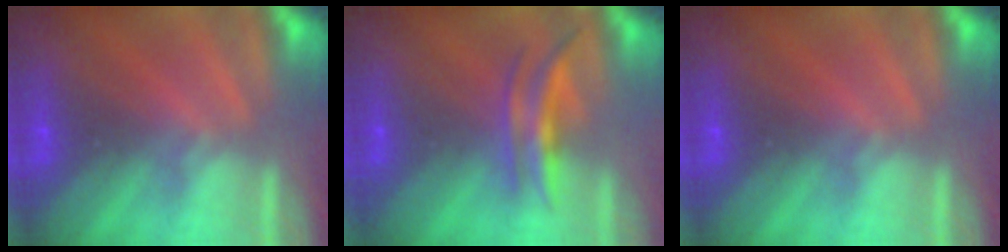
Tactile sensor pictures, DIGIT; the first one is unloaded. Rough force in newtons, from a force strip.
{"total": 4.1}
{"total": 0.0}